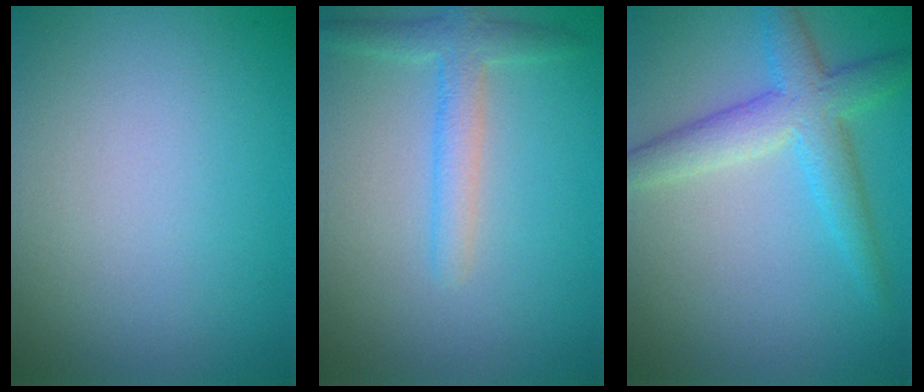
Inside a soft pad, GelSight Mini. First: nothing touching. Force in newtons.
{"total": 2.5, "press": 2.5, "slide": 0.1}
{"total": 4.6, "press": 4.6, "slide": 0.1}